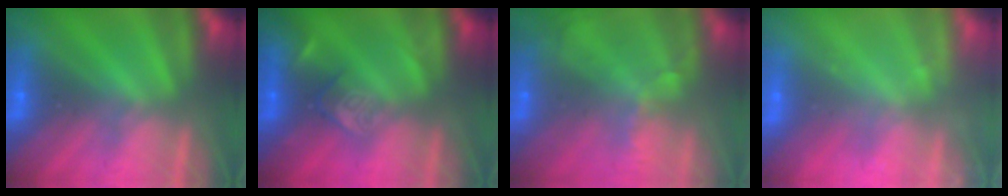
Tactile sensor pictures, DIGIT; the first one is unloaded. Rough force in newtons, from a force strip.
{"total": 2.4}
{"total": 11.4}
{"total": 2.2}